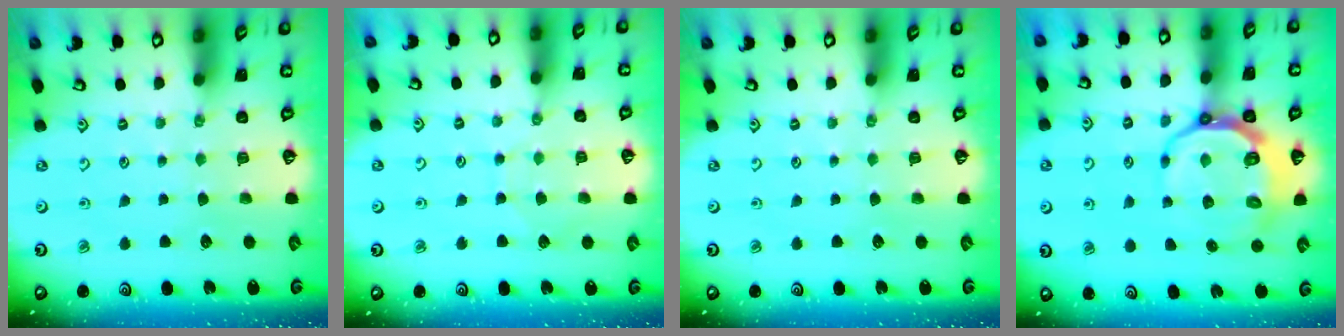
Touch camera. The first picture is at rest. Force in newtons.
{"total": 5.0, "press": 5.0, "slide": 0.5}
{"total": 0.0}
{"total": 10.2, "press": 9.5, "slide": 3.7}